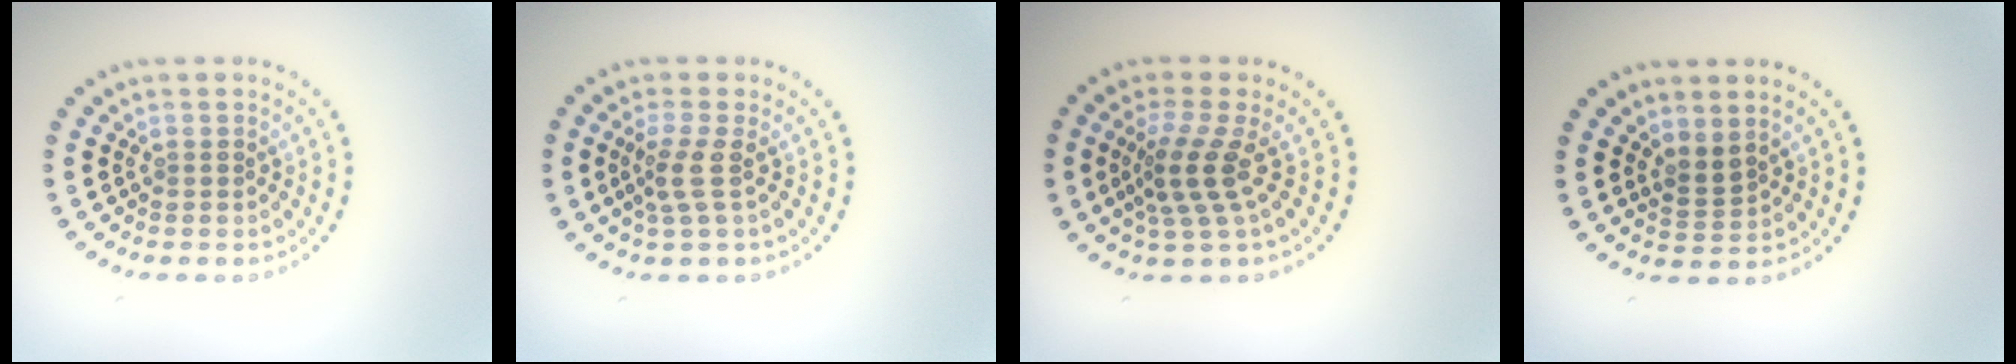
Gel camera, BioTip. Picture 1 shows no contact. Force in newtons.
{"total": 2.2, "press": 1.6, "slide": 1.5}
{"total": 3.4, "press": 2.4, "slide": 2.4}
{"total": 1.7, "press": 1.2, "slide": 1.1}